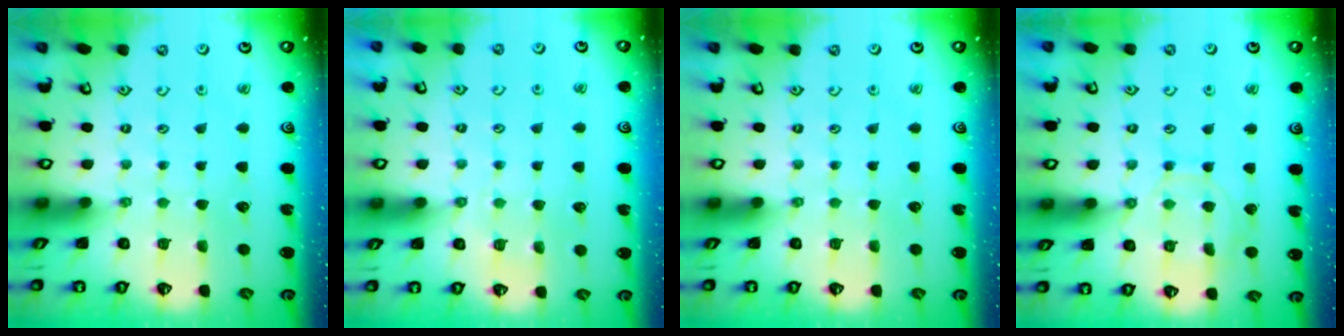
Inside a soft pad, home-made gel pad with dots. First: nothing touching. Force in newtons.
{"total": 3.2, "press": 3.1, "slide": 0.7}
{"total": 0.0}
{"total": 10.1, "press": 10.0, "slide": 0.9}